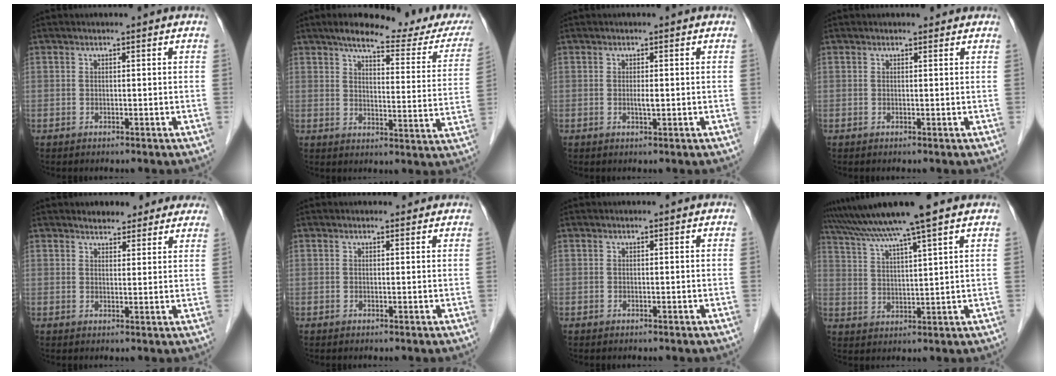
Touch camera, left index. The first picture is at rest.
{"total": 19.3, "force": [16.4, 3.5, 9.7], "torque": [-0.113, -0.014, 0.190]}
{"total": 1.0, "force": [-0.1, 0.1, 1.0], "torque": [-0.020, -0.002, -0.002]}
{"total": 1.0, "force": [0.8, 0.4, 0.3], "torque": [-0.009, 0.006, 0.010]}
{"total": 6.8, "force": [6.0, 2.9, 1.6], "torque": [-0.001, 0.009, 0.068]}
{"total": 1.1, "force": [1.0, 0.4, 0.1], "torque": [-0.009, 0.000, 0.010]}
{"total": 0.0}
{"total": 11.0, "force": [9.0, -1.8, 6.1], "torque": [-0.111, 0.020, 0.150]}